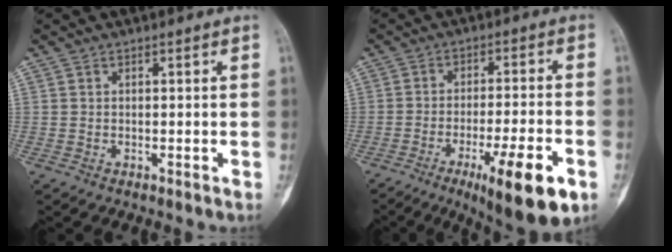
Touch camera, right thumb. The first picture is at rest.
{"total": 14.6, "force": [-6.7, 2.8, 12.7], "torque": [-0.191, 0.012, -0.093]}